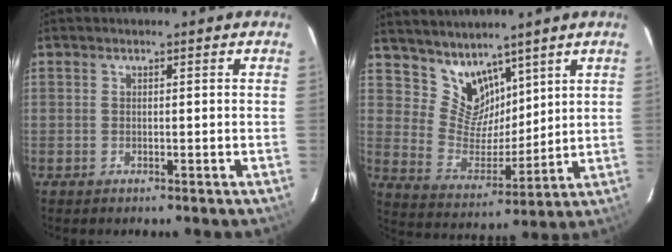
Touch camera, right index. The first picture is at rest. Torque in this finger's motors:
{"motor_torque": [-0.10, 0.33, -0.03, 0.00]}